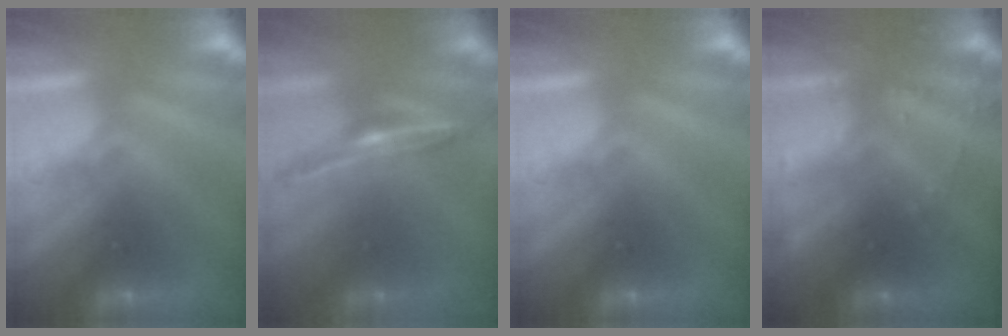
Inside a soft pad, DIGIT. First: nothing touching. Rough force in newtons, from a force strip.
{"total": 1.6}
{"total": 0.0}
{"total": 3.3}